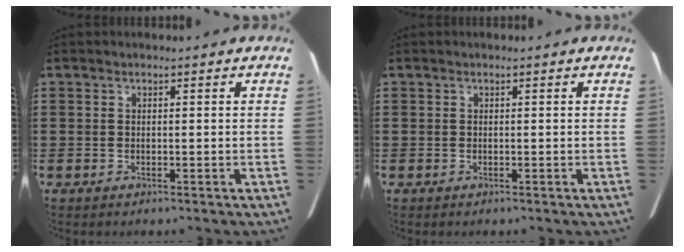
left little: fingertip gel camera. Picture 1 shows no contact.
{"total": 0.0}